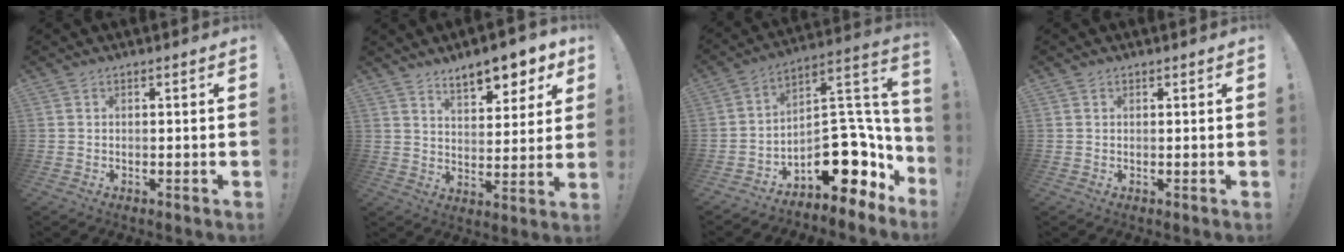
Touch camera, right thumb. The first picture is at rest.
{"total": 10.4, "force": [7.6, 3.9, 6.0], "torque": [-0.076, -0.053, 0.131]}
{"total": 17.1, "force": [-5.9, 10.4, 12.3], "torque": [-0.129, 0.021, -0.082]}
{"total": 0.6, "force": [0.4, 0.4, 0.0], "torque": [0.006, -0.002, 0.007]}